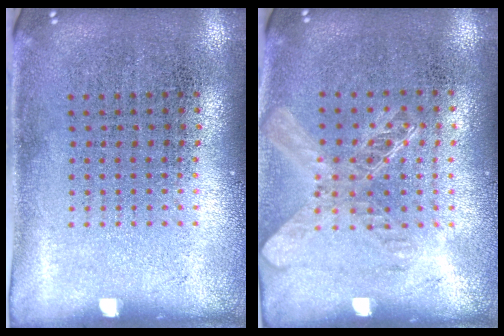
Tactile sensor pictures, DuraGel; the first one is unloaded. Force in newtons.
{"total": 1.4, "press": 1.2, "slide": 0.6}